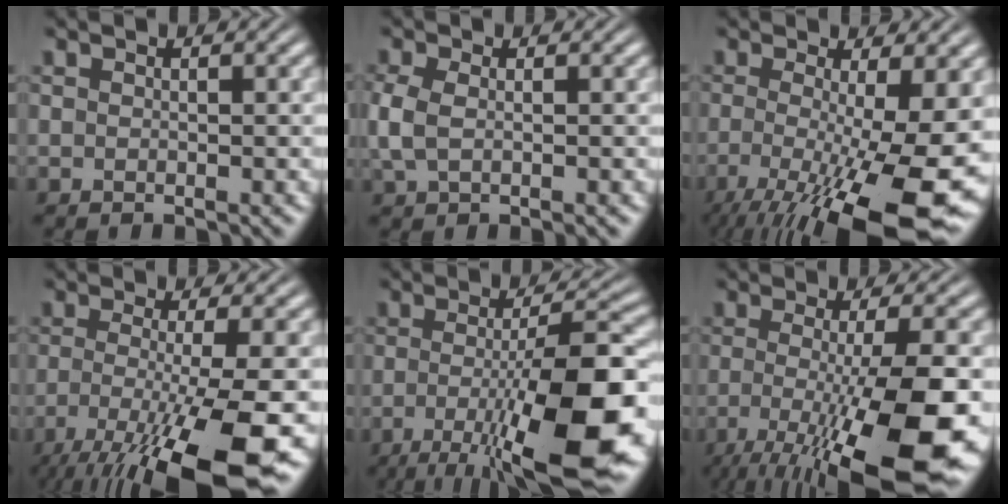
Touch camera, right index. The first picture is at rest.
{"total": 2.6, "force": [-0.1, 1.6, 2.1], "torque": [-0.062, -0.009, 0.006]}
{"total": 10.4, "force": [-4.0, 3.0, 9.1], "torque": [-0.149, -0.048, -0.036]}
{"total": 9.9, "force": [-4.6, 2.6, 8.3], "torque": [-0.146, -0.042, -0.047]}
{"total": 12.3, "force": [-4.3, 3.4, 11.0], "torque": [-0.162, -0.023, -0.048]}
{"total": 10.1, "force": [-3.8, 2.4, 9.1], "torque": [-0.149, -0.036, -0.038]}